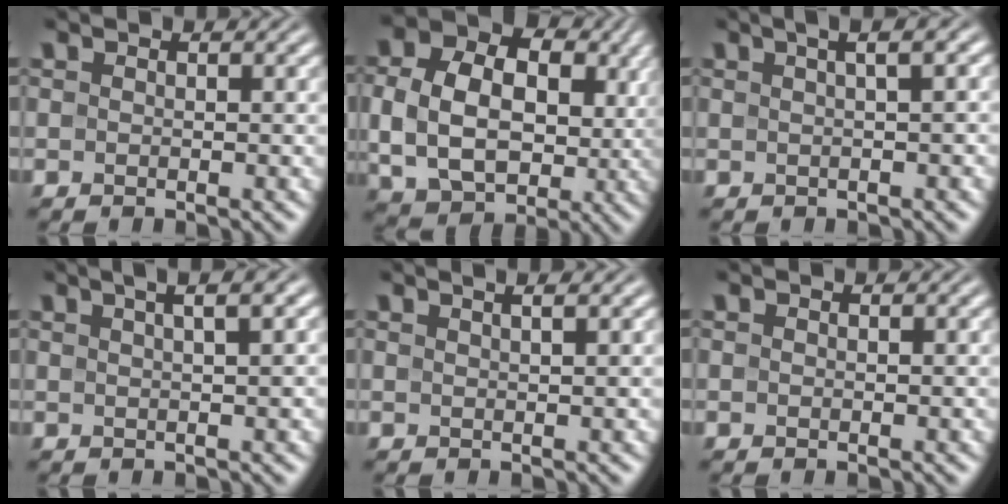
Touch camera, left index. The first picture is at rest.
{"total": 12.4, "force": [1.5, 9.8, 7.5], "torque": [-0.156, 0.017, 0.035]}
{"total": 4.9, "force": [2.0, 2.1, 4.0], "torque": [-0.029, 0.030, 0.006]}
{"total": 5.6, "force": [3.0, 2.3, 4.2], "torque": [-0.025, 0.038, 0.013]}
{"total": 3.2, "force": [1.9, 1.3, 2.3], "torque": [-0.004, 0.013, -0.004]}
{"total": 0.0}